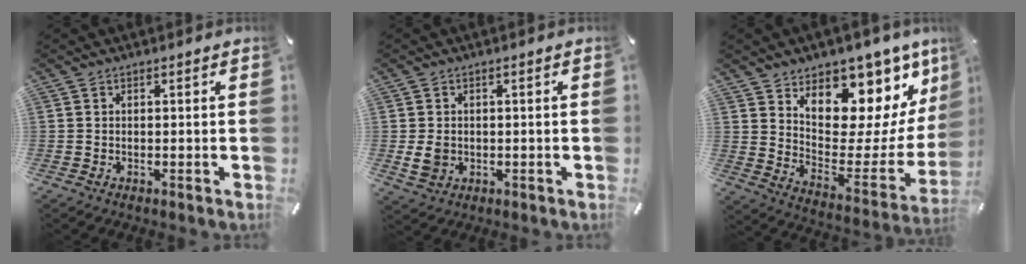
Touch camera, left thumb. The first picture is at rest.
{"total": 3.6, "force": [-0.6, 3.0, 1.9], "torque": [-0.038, -0.003, -0.014]}
{"total": 11.9, "force": [8.8, 7.4, 3.3], "torque": [-0.025, -0.112, 0.145]}